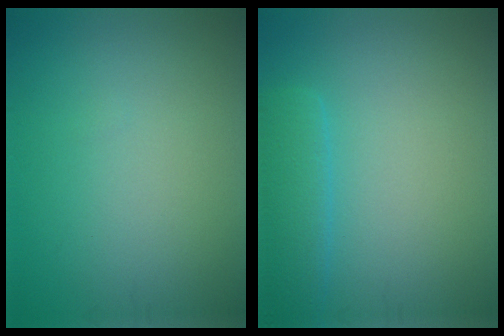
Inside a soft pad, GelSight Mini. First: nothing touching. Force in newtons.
{"total": 3.3, "press": 3.3, "slide": 0.2}